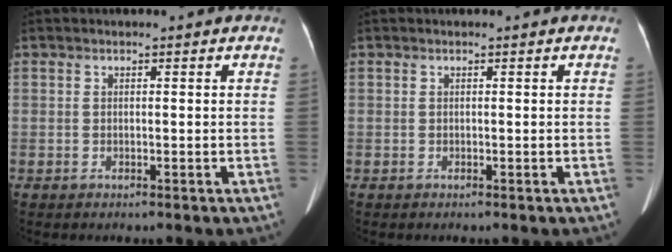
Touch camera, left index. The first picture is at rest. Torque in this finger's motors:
{"motor_torque": [0.01, 0.00, 0.00, 0.00]}